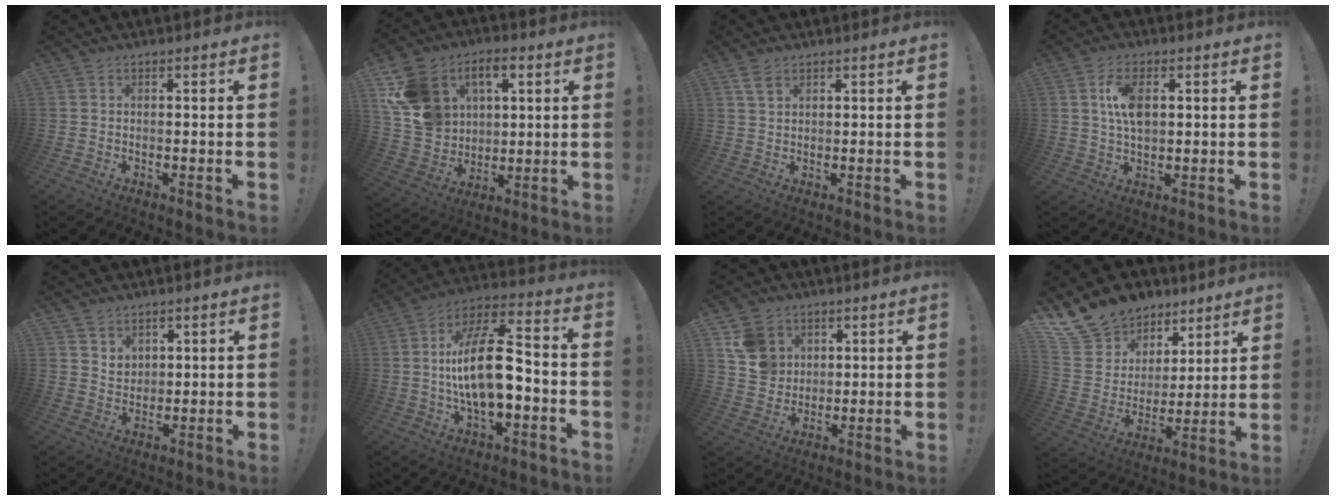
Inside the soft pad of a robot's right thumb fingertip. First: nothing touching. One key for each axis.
{"total": 17.2, "fx": 7.0, "fy": 13.1, "fz": 8.7, "tx": -0.164, "ty": -0.030, "tz": 0.136}
{"total": 3.5, "fx": 2.2, "fy": 1.8, "fz": 2.1, "tx": -0.032, "ty": -0.007, "tz": 0.040}
{"total": 8.4, "fx": 1.9, "fy": 4.6, "fz": 6.7, "tx": -0.120, "ty": -0.004, "tz": 0.029}
{"total": 4.1, "fx": 3.0, "fy": 2.7, "fz": 0.7, "tx": 0.000, "ty": -0.027, "tz": 0.052}
{"total": 19.1, "fx": -1.9, "fy": 8.5, "fz": 17.0, "tx": -0.302, "ty": 0.008, "tz": -0.036}
{"total": 10.2, "fx": 4.7, "fy": 8.4, "fz": 3.3, "tx": -0.042, "ty": -0.017, "tz": 0.099}
{"total": 14.4, "fx": 10.4, "fy": 9.5, "fz": 3.0, "tx": -0.056, "ty": -0.076, "tz": 0.215}